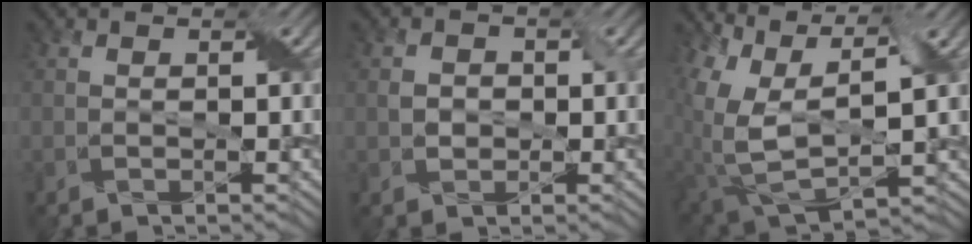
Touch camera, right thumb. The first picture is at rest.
{"total": 2.0, "force": [-0.2, 1.8, 0.7], "torque": [-0.014, -0.004, -0.003]}
{"total": 11.2, "force": [3.8, 6.4, 8.4], "torque": [-0.203, -0.008, 0.093]}